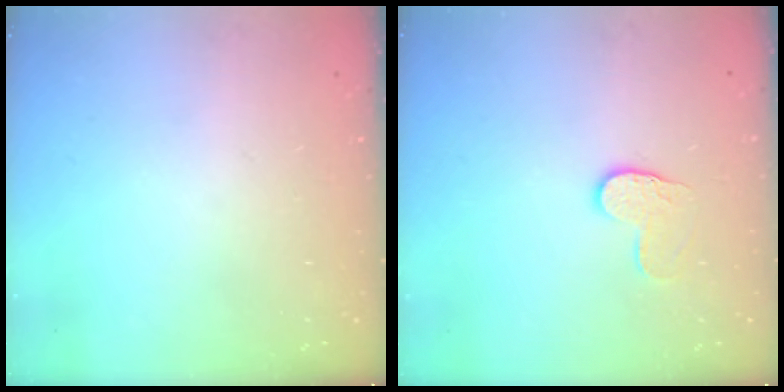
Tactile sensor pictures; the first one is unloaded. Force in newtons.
{"total": 6.4, "press": 6.4, "slide": 0.6}